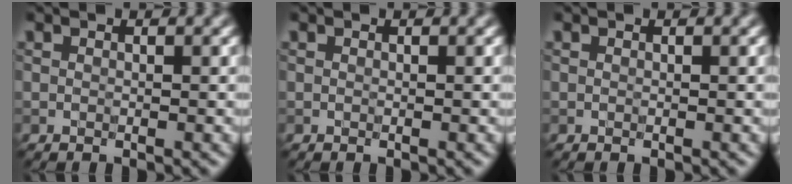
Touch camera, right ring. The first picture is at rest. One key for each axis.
{"total": 0.0}
{"total": 0.0}